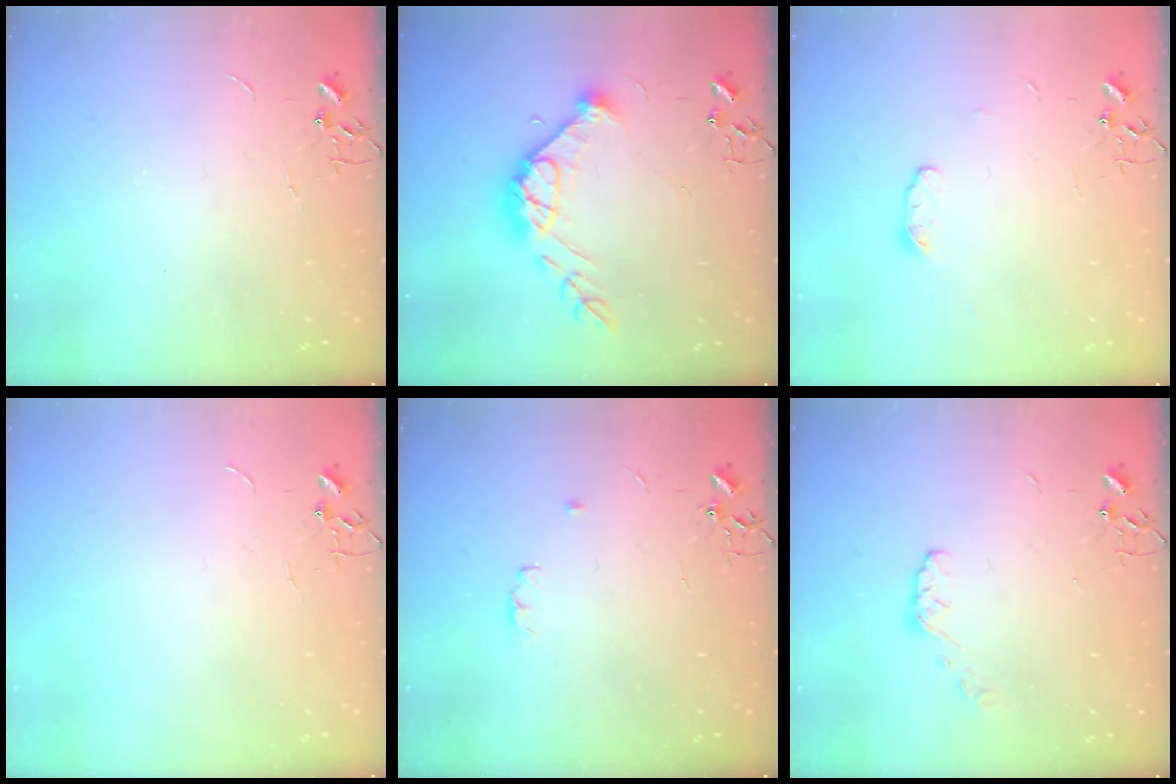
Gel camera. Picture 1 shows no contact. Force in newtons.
{"total": 15.3, "press": 15.3, "slide": 0.9}
{"total": 5.2, "press": 5.2, "slide": 0.7}
{"total": 0.0}
{"total": 4.7, "press": 4.6, "slide": 0.8}
{"total": 5.5, "press": 5.4, "slide": 0.9}